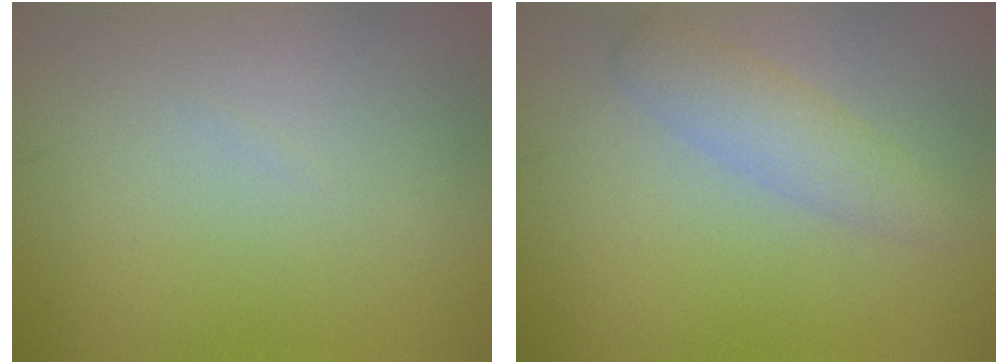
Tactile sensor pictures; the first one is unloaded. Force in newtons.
{"total": 2.8, "press": 2.8, "slide": 0.1}